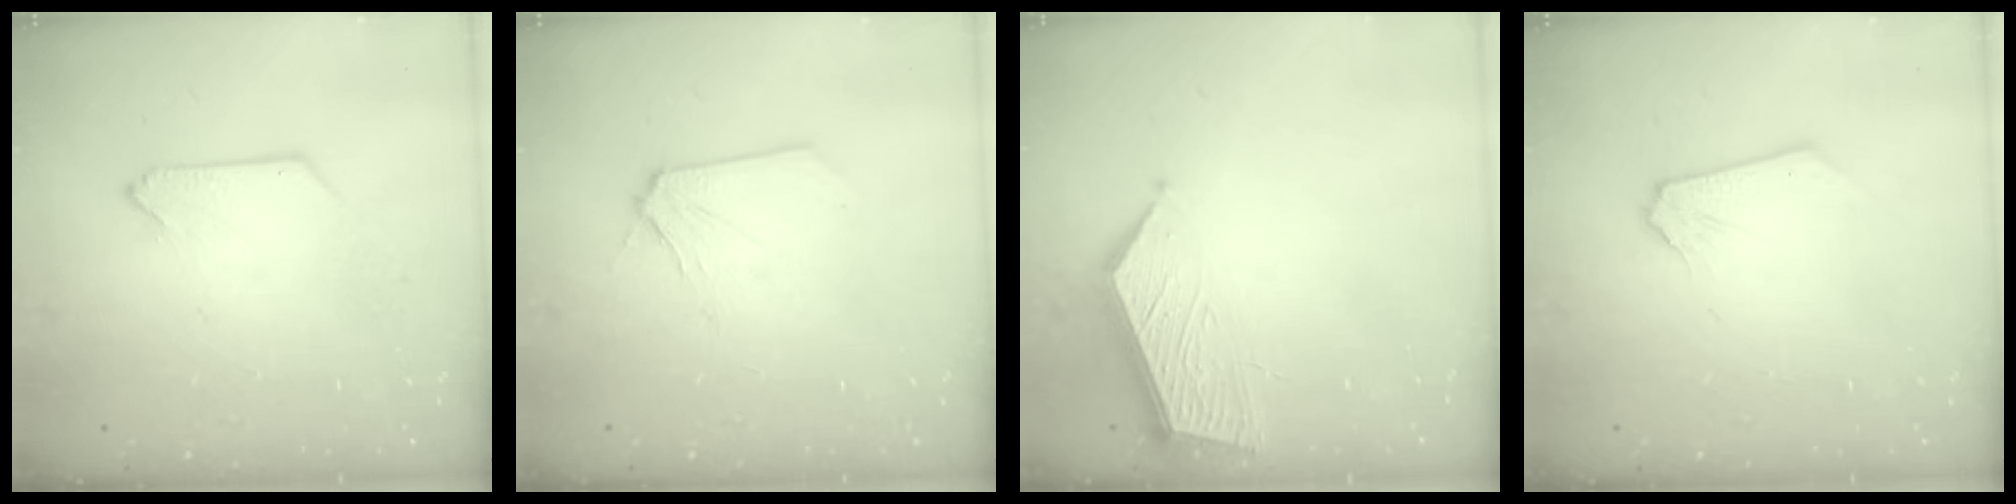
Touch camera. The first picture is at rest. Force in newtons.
{"total": 3.6, "press": 3.5, "slide": 0.7}
{"total": 7.5, "press": 7.5, "slide": 0.8}
{"total": 0.0}